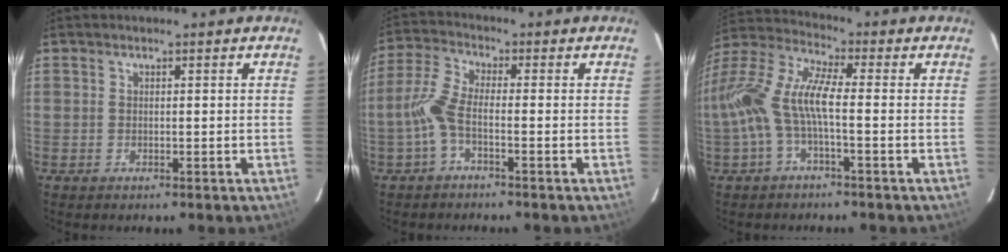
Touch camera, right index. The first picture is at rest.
{"total": 3.7, "force": [-1.7, 0.9, 3.2], "torque": [-0.080, 0.008, -0.037]}
{"total": 12.3, "force": [-2.2, 3.3, 11.6], "torque": [-0.241, 0.009, -0.047]}